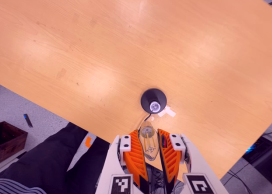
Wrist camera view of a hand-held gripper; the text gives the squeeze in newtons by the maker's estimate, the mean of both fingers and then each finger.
{"total": 20.4, "left": 25.4, "right": 15.4}